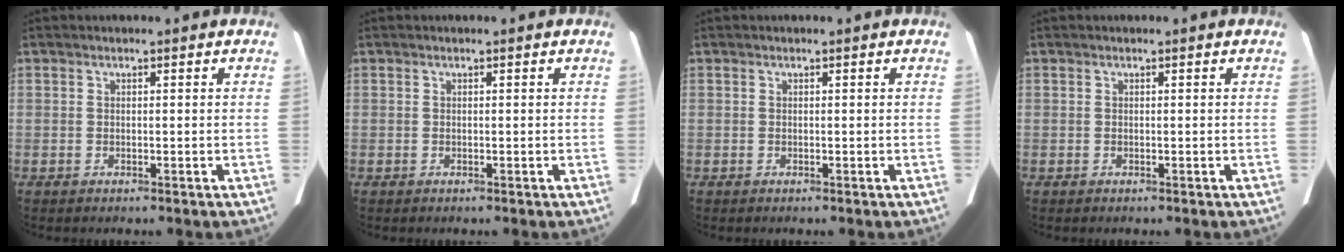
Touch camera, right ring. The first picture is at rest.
{"total": 0.0}
{"total": 0.0}
{"total": 0.0}